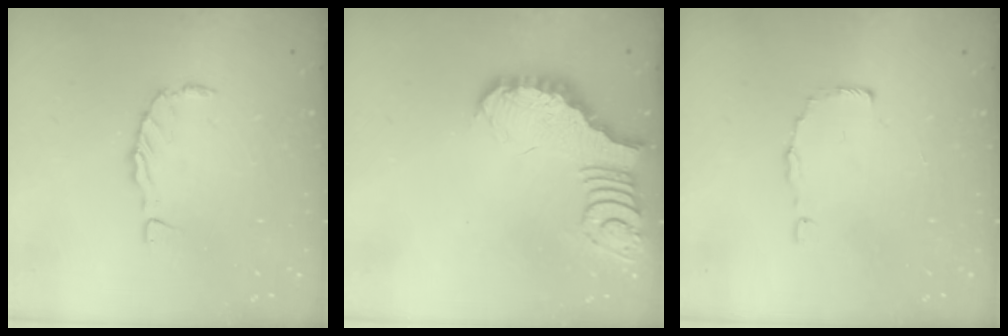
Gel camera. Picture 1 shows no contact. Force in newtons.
{"total": 3.5, "press": 3.5, "slide": 0.5}
{"total": 2.0, "press": 2.0, "slide": 0.1}